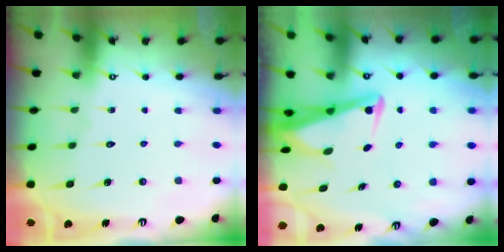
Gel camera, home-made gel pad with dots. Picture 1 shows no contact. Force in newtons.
{"total": 3.8, "press": 3.7, "slide": 1.0}